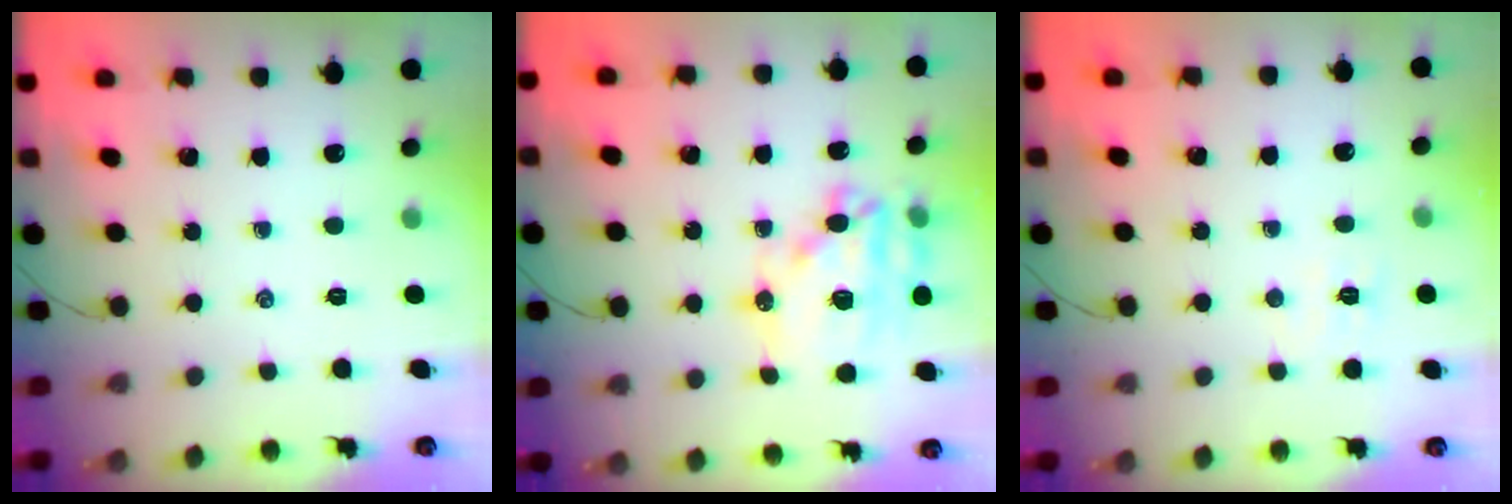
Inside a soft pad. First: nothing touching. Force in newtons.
{"total": 19.8, "press": 19.4, "slide": 4.0}
{"total": 5.0, "press": 4.8, "slide": 1.3}